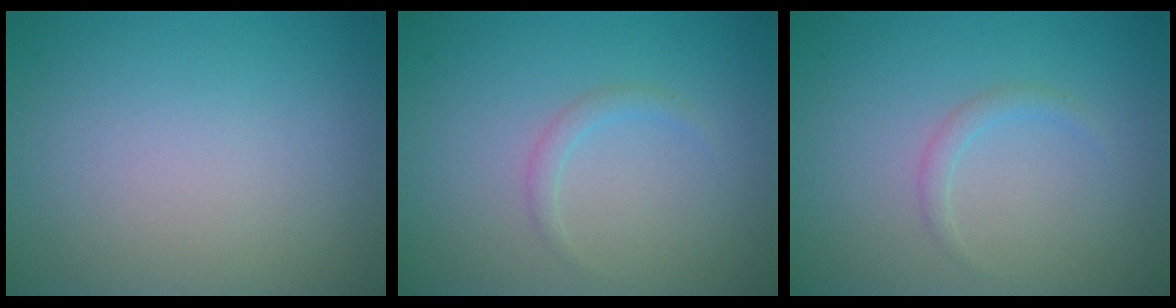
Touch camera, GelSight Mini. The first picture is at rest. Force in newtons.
{"total": 1.0, "press": 1.0, "slide": 0.1}
{"total": 1.0, "press": 1.0, "slide": 0.1}